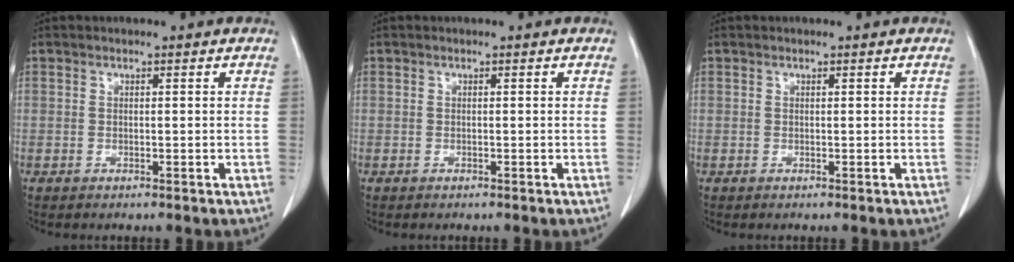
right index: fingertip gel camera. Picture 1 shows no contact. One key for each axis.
{"total": 0.0}
{"total": 0.0}